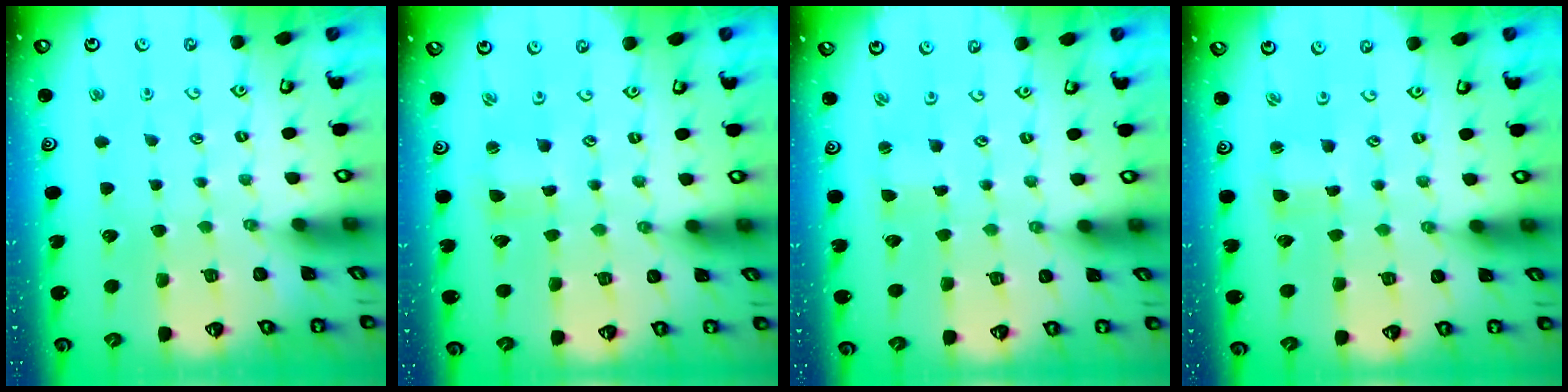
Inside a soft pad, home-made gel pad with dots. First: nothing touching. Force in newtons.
{"total": 1.2, "press": 1.1, "slide": 0.3}
{"total": 0.5, "press": 0.5, "slide": 0.1}
{"total": 0.6, "press": 0.5, "slide": 0.2}